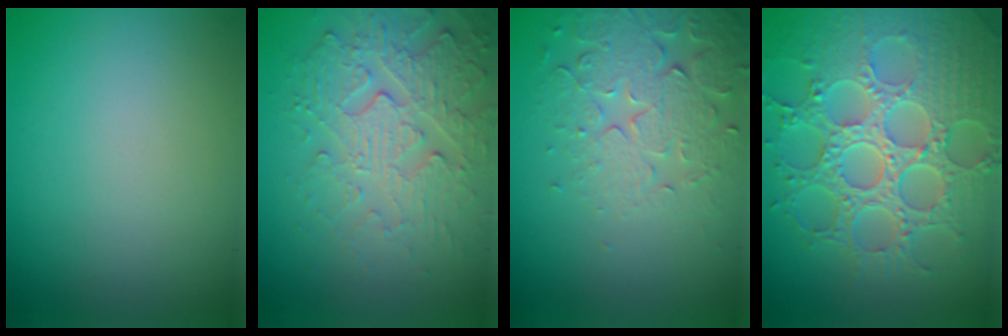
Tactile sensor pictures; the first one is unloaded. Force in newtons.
{"total": 4.3, "press": 4.1, "slide": 1.3}
{"total": 5.0, "press": 3.7, "slide": 3.3}
{"total": 8.8, "press": 6.6, "slide": 5.8}